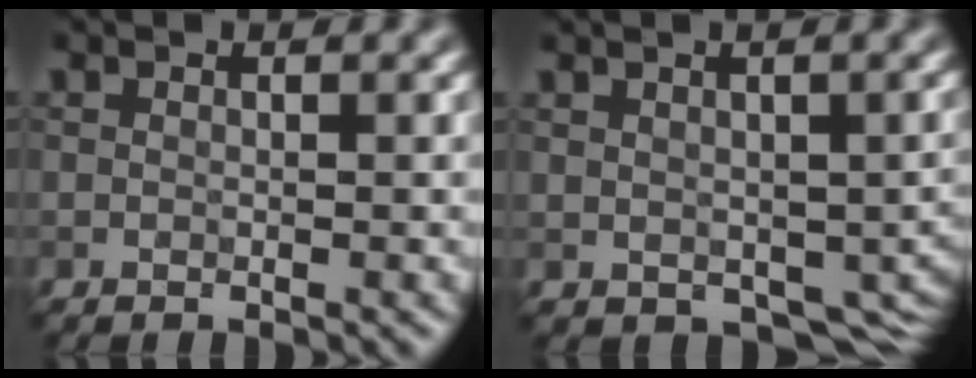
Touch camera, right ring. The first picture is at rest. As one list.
[{"total": 3.9, "force": [-0.9, 2.5, 2.8], "torque": [-0.060, -0.020, 0.026]}]